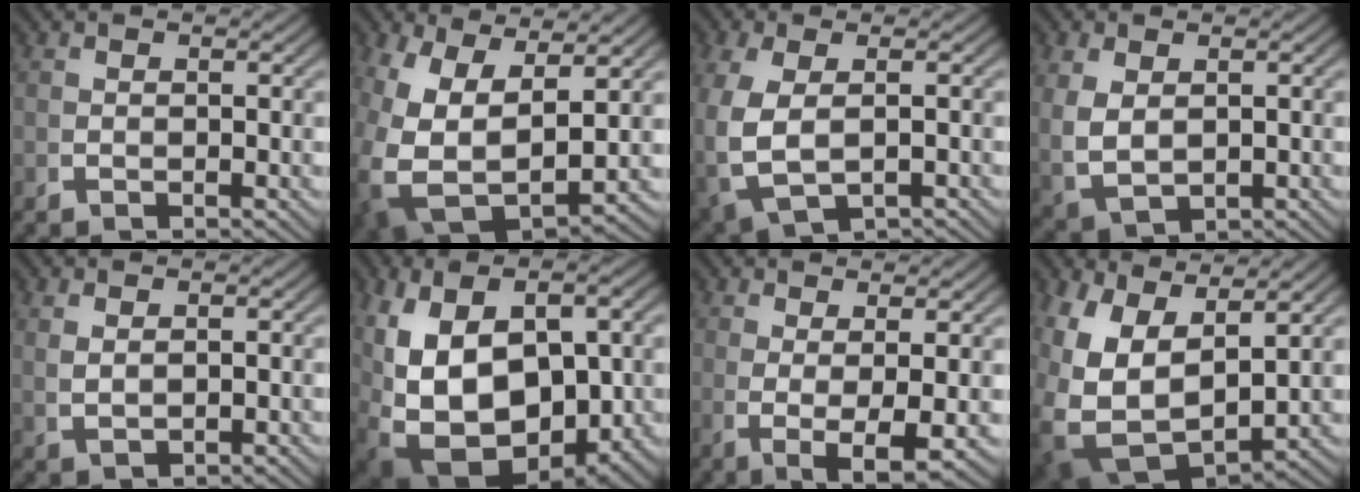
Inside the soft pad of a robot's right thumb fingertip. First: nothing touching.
{"total": 12.6, "force": [-2.6, 8.5, 8.9], "torque": [-0.229, -0.074, -0.004]}
{"total": 4.9, "force": [-1.2, 2.9, 3.8], "torque": [-0.104, -0.023, 0.008]}
{"total": 4.4, "force": [0.3, 3.0, 3.2], "torque": [-0.086, -0.022, 0.031]}
{"total": 1.4, "force": [0.9, 0.2, 1.0], "torque": [-0.022, 0.001, 0.029]}
{"total": 15.0, "force": [-2.1, 9.5, 11.5], "torque": [-0.262, -0.067, 0.008]}
{"total": 5.2, "force": [-0.6, 1.4, 4.9], "torque": [-0.101, -0.021, 0.006]}
{"total": 11.5, "force": [-1.8, 7.9, 8.1], "torque": [-0.221, -0.074, 0.004]}